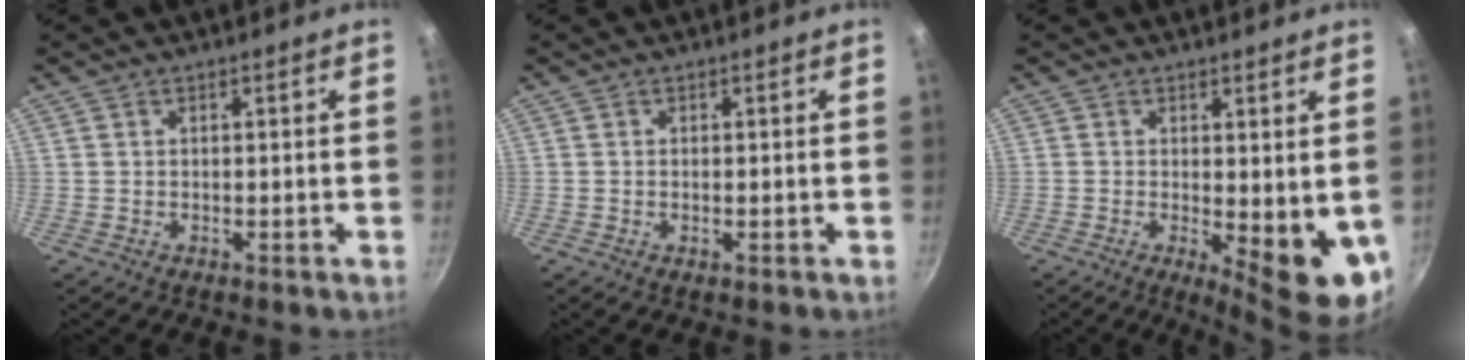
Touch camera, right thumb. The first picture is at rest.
{"total": 0.7, "force": [-0.1, 0.3, 0.6], "torque": [-0.010, 0.001, -0.003]}
{"total": 9.1, "force": [-0.4, 3.1, 8.5], "torque": [-0.102, -0.018, 0.003]}